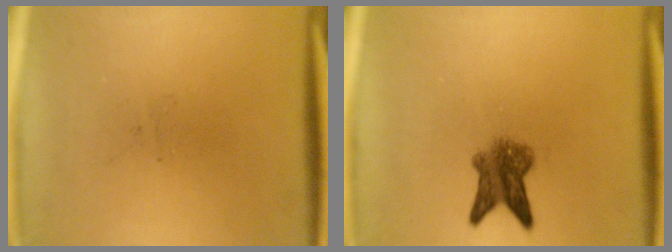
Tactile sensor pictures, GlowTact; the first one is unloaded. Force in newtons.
{"total": 5.0}